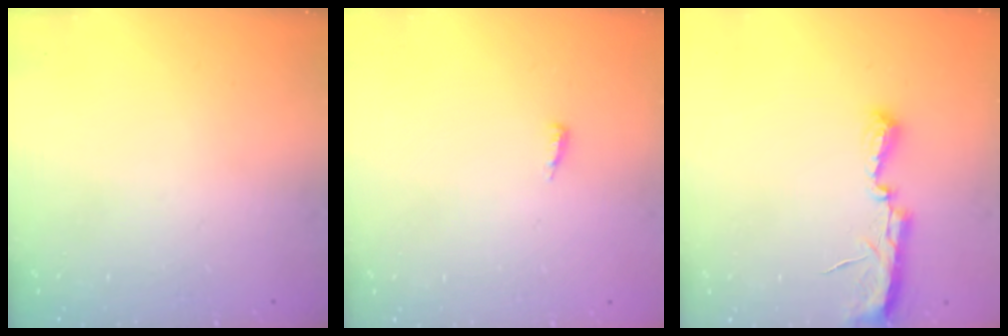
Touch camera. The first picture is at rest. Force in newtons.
{"total": 2.9, "press": 2.9, "slide": 0.4}
{"total": 7.0, "press": 7.0, "slide": 0.5}